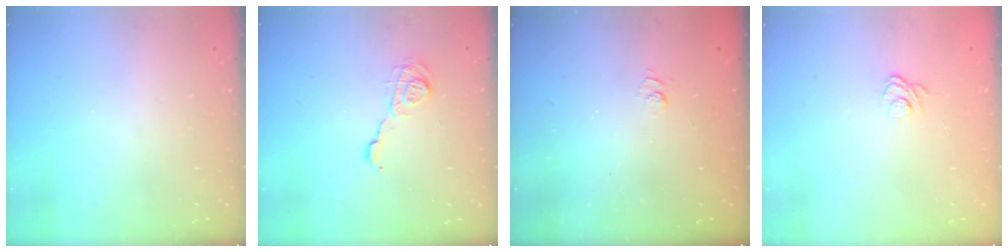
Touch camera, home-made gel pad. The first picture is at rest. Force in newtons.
{"total": 8.3, "press": 8.3, "slide": 0.0}
{"total": 2.4, "press": 1.9, "slide": 1.4}
{"total": 2.8, "press": 2.5, "slide": 1.4}